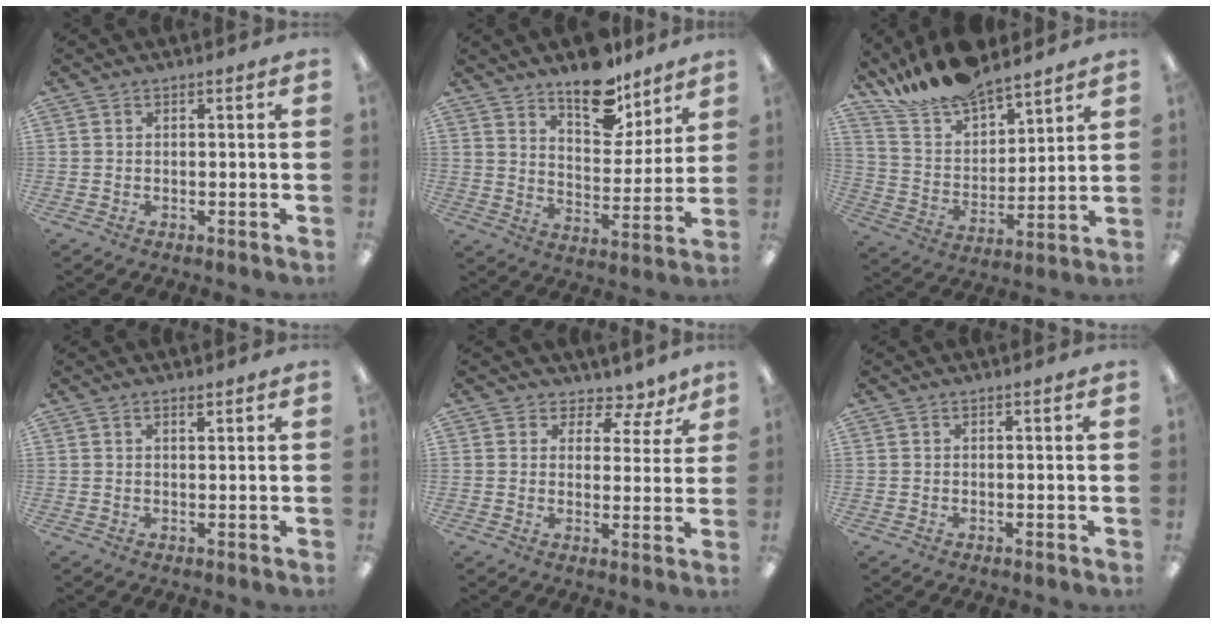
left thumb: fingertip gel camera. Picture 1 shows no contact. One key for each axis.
{"total": 13.3, "fx": 10.9, "fy": 5.7, "fz": 5.1, "tx": -0.065, "ty": -0.076, "tz": 0.197}
{"total": 14.6, "fx": 13.7, "fy": 3.8, "fz": 3.1, "tx": -0.086, "ty": -0.105, "tz": 0.254}
{"total": 1.1, "fx": 1.0, "fy": 0.1, "fz": 0.5, "tx": -0.012, "ty": -0.001, "tz": 0.018}
{"total": 5.7, "fx": 4.1, "fy": 3.4, "fz": 2.1, "tx": -0.028, "ty": -0.035, "tz": 0.069}
{"total": 0.0}